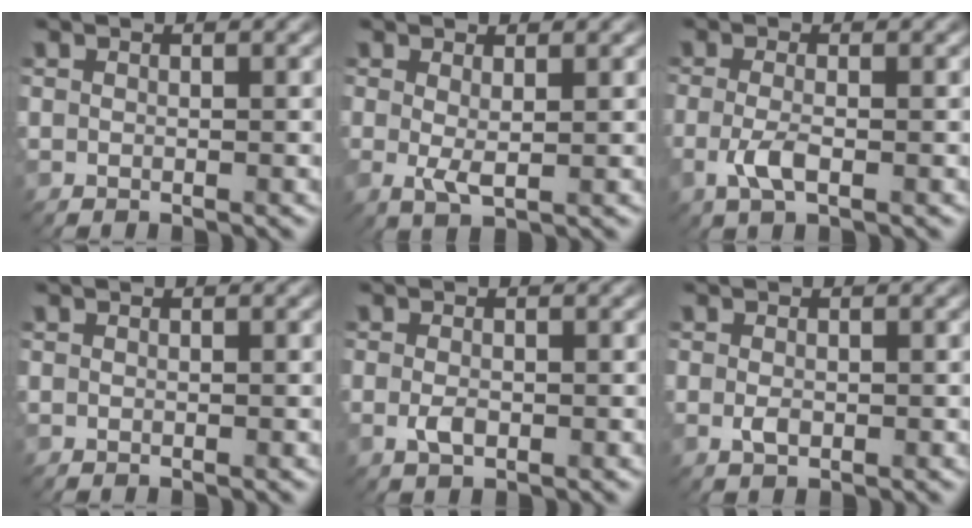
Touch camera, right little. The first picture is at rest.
{"total": 1.9, "force": [0.3, 0.4, 1.8], "torque": [-0.037, -0.006, 0.008]}
{"total": 2.4, "force": [-0.8, 0.7, 2.2], "torque": [-0.051, -0.002, -0.021]}
{"total": 0.0}
{"total": 1.5, "force": [-0.3, 0.8, 1.2], "torque": [-0.026, -0.001, -0.007]}
{"total": 1.1, "force": [-0.2, 0.7, 0.9], "torque": [-0.020, -0.002, -0.003]}